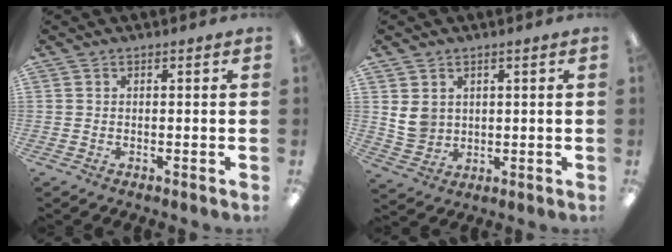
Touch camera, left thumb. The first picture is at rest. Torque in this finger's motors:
{"motor_torque": [0.82, 0.81, 0.83, -0.57, 0.02]}